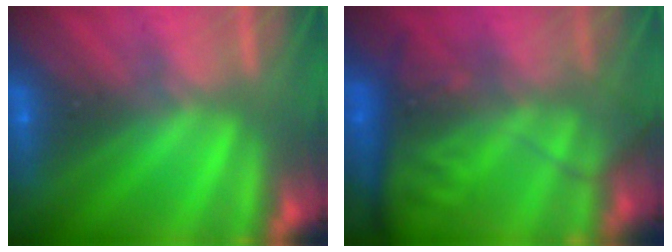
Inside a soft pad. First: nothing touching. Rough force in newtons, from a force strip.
{"total": 9.0}